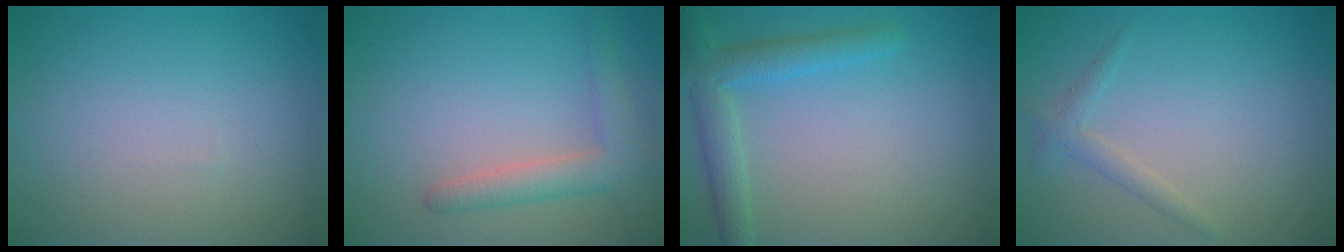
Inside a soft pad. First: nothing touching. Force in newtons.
{"total": 3.0, "press": 3.0, "slide": 0.1}
{"total": 3.3, "press": 3.3, "slide": 0.2}
{"total": 1.4, "press": 1.4, "slide": 0.1}